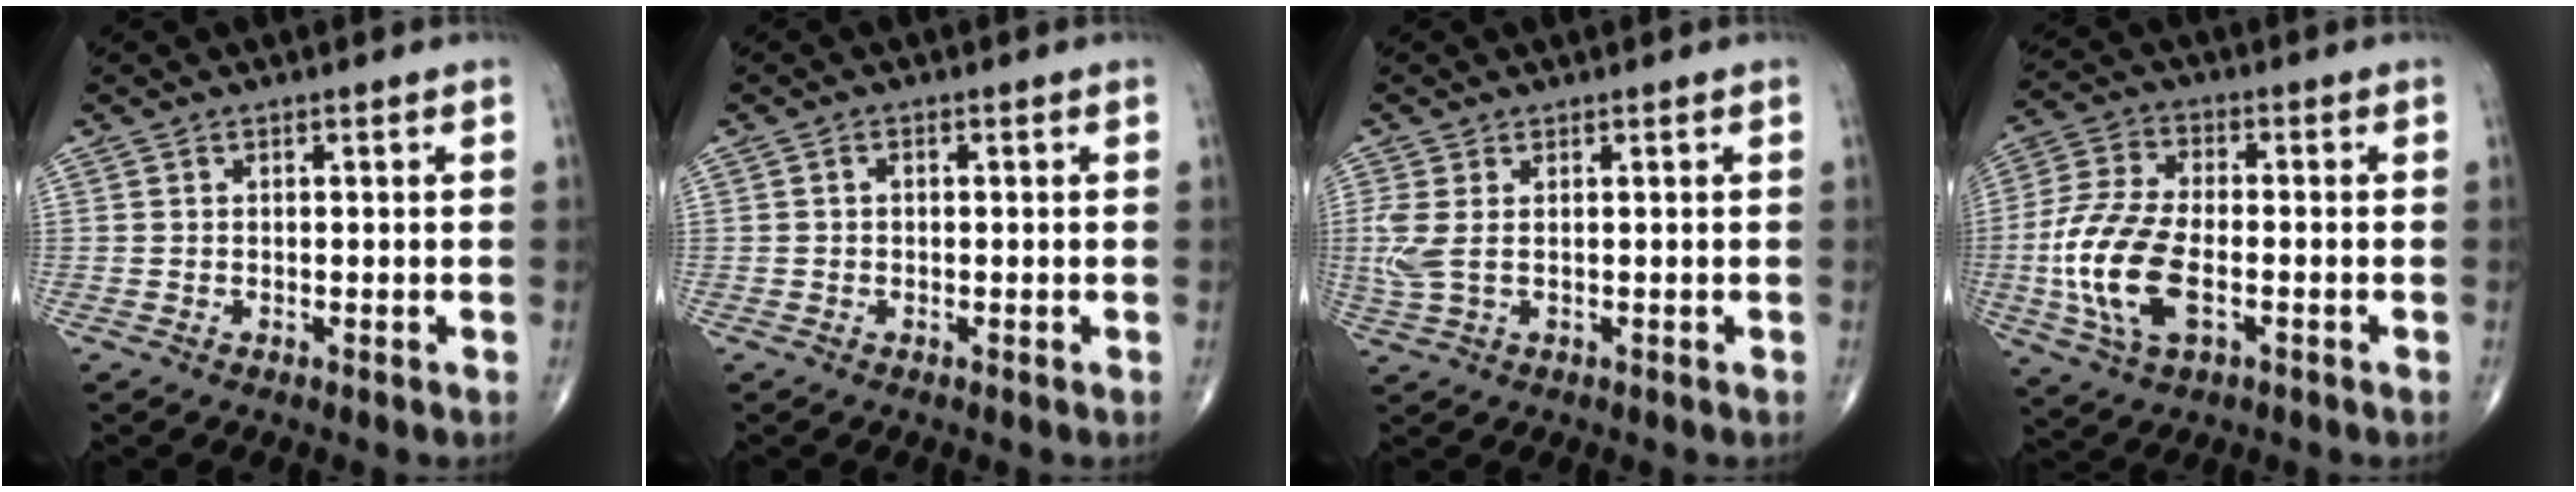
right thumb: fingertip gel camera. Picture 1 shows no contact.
{"total": 0.7, "force": [0.0, 0.5, 0.5], "torque": [-0.006, 0.002, -0.003]}
{"total": 4.2, "force": [0.5, 1.8, 3.8], "torque": [-0.114, 0.003, 0.016]}
{"total": 14.9, "force": [-3.2, 7.6, 12.4], "torque": [-0.271, 0.011, -0.059]}